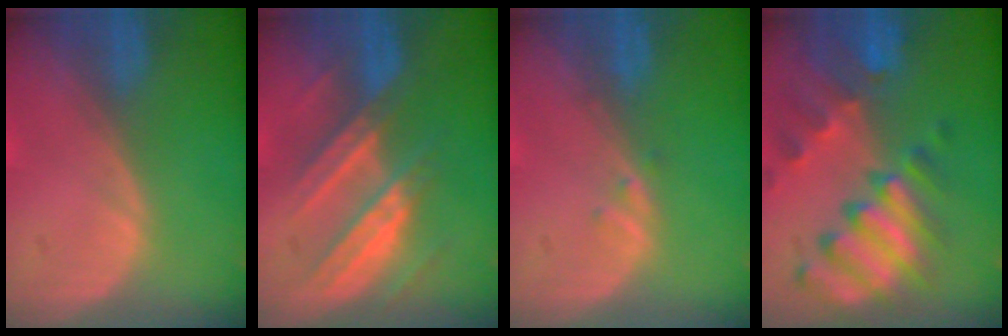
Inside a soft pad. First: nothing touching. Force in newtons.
{"total": 7.3, "press": 7.3, "slide": 0.6}
{"total": 0.8, "press": 0.8, "slide": 0.1}
{"total": 10.7, "press": 9.2, "slide": 5.5}